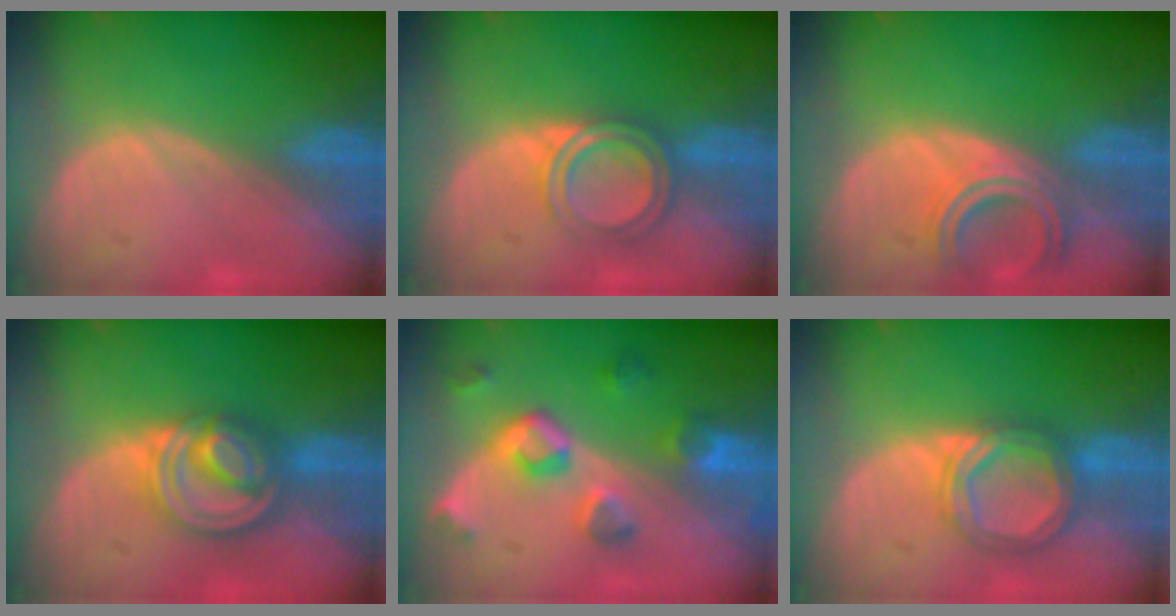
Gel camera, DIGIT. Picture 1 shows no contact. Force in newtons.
{"total": 4.6, "press": 4.6, "slide": 0.7}
{"total": 5.7, "press": 5.2, "slide": 2.4}
{"total": 8.2, "press": 6.9, "slide": 4.3}
{"total": 7.8, "press": 7.0, "slide": 3.4}
{"total": 5.8, "press": 5.8, "slide": 0.2}